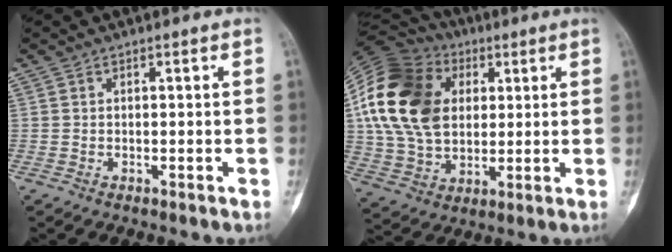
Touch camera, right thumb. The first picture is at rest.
{"total": 24.0, "force": [4.8, 17.2, 16.1], "torque": [-0.315, 0.010, 0.090]}